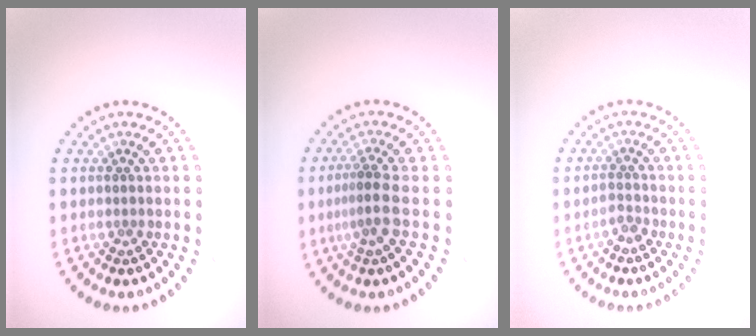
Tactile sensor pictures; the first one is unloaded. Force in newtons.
{"total": 2.5, "press": 1.7, "slide": 1.8}
{"total": 1.1, "press": 0.8, "slide": 0.7}